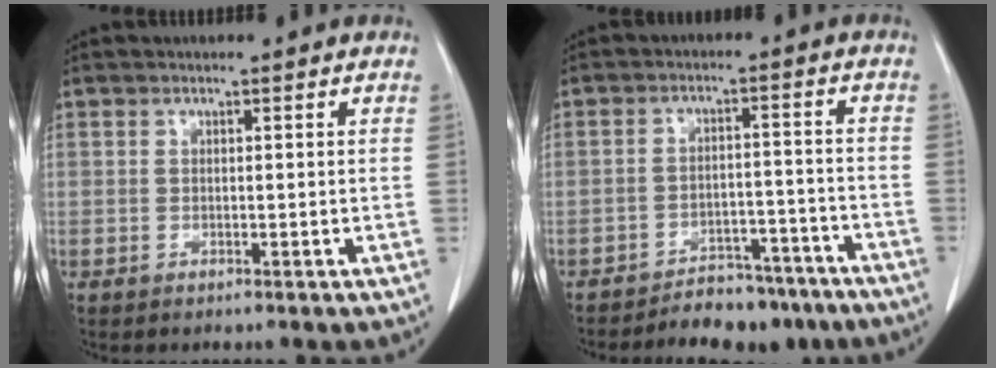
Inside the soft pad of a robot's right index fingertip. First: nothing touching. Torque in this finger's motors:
{"motor_torque": [-0.19, 0.03, -0.05, -0.03]}